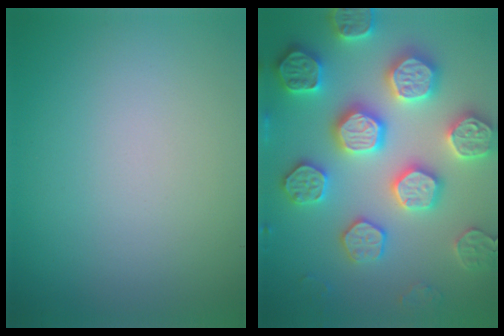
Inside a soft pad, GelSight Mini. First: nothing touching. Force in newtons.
{"total": 7.9, "press": 7.7, "slide": 1.7}